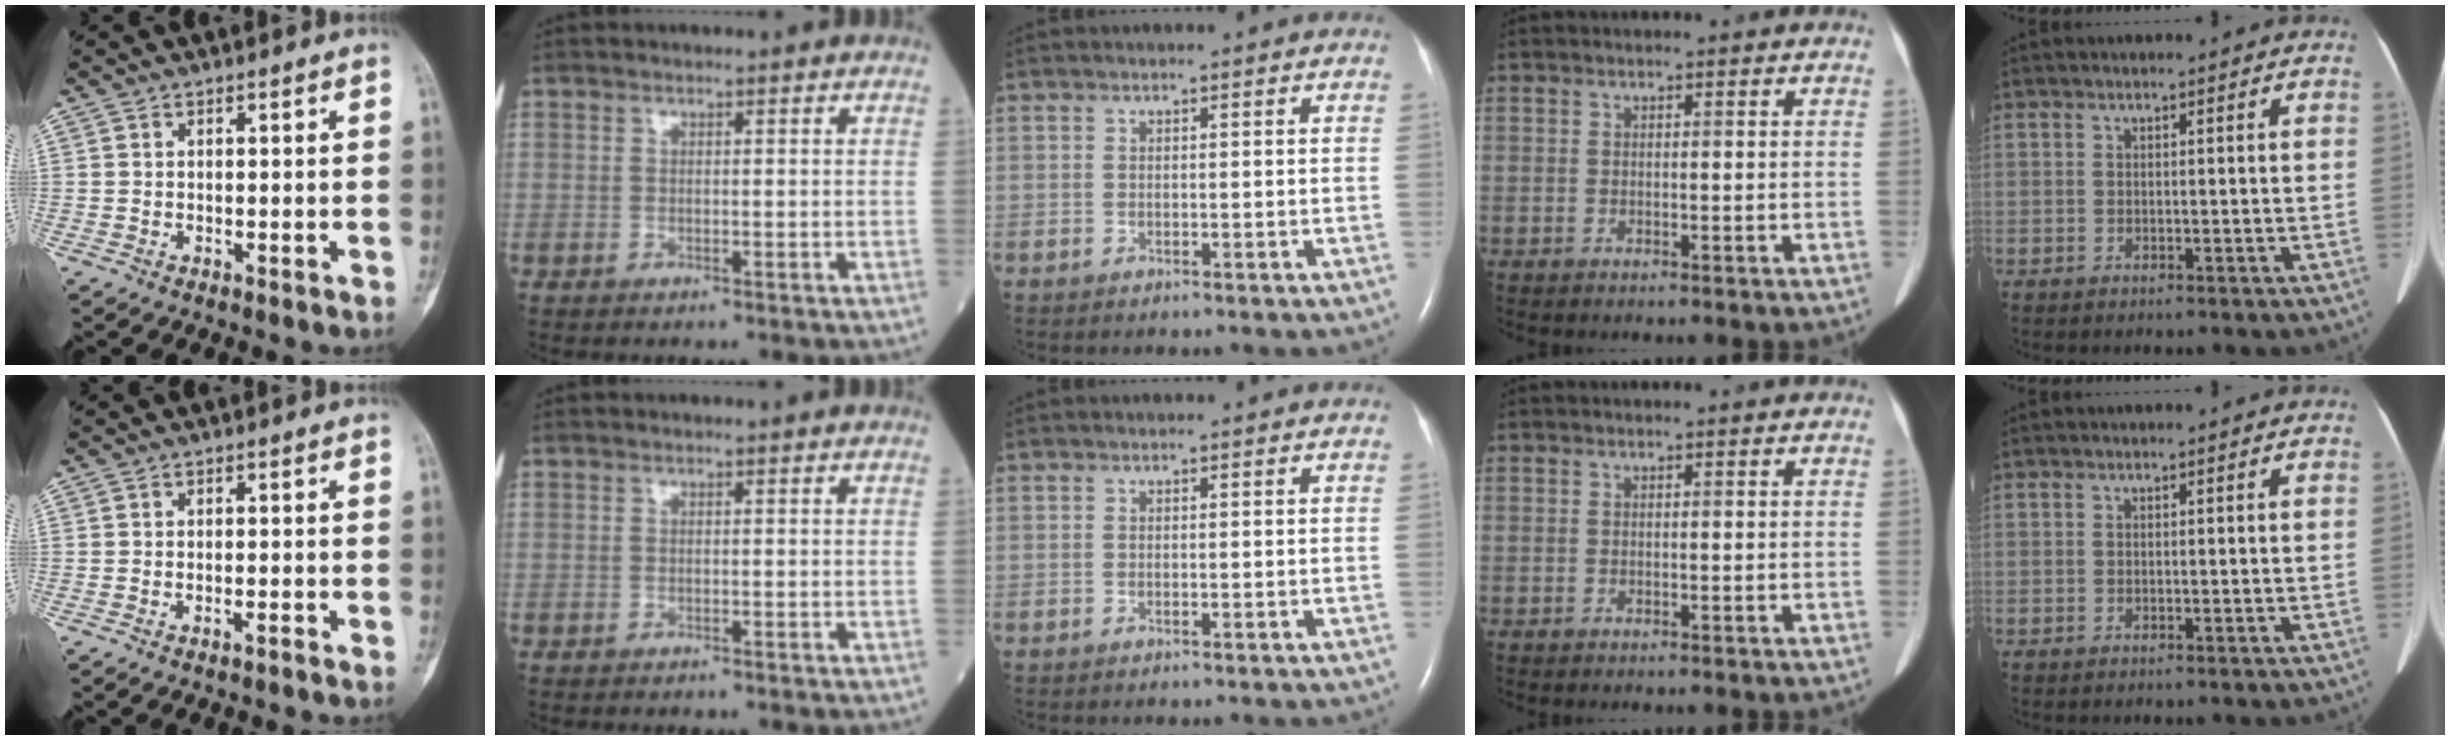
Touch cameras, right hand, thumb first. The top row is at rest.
{"thumb": {"total": 1.1, "force": [-0.9, 0.1, 0.7], "torque": [-0.016, 0.008, -0.015]}, "index": {"total": 0.8, "force": [-0.7, 0.1, 0.4], "torque": [-0.005, -0.001, -0.009]}}